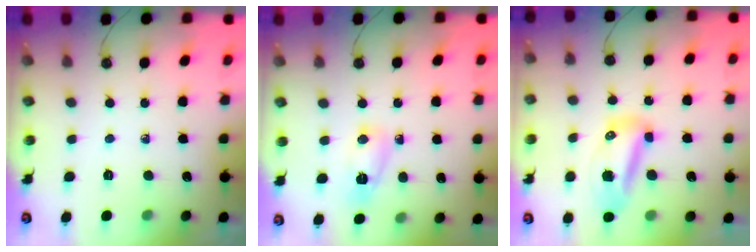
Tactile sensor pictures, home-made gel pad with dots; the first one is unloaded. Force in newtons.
{"total": 5.0, "press": 5.0, "slide": 0.4}
{"total": 9.1, "press": 9.0, "slide": 1.1}